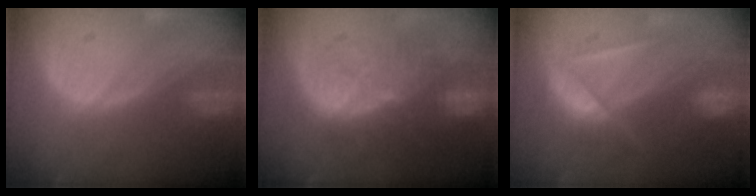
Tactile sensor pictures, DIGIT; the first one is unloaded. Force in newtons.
{"total": 10.4, "press": 9.6, "slide": 3.8}
{"total": 7.4, "press": 6.5, "slide": 3.5}